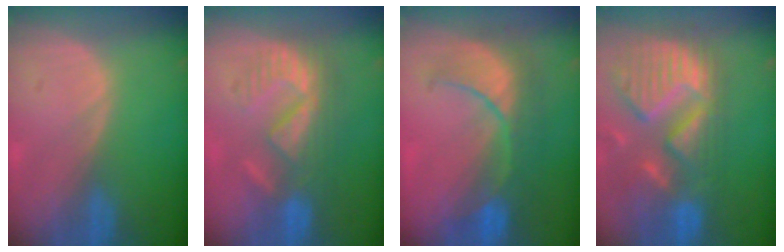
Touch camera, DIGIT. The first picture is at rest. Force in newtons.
{"total": 8.9, "press": 8.1, "slide": 3.6}
{"total": 8.4, "press": 8.3, "slide": 0.7}
{"total": 14.0, "press": 11.7, "slide": 7.8}